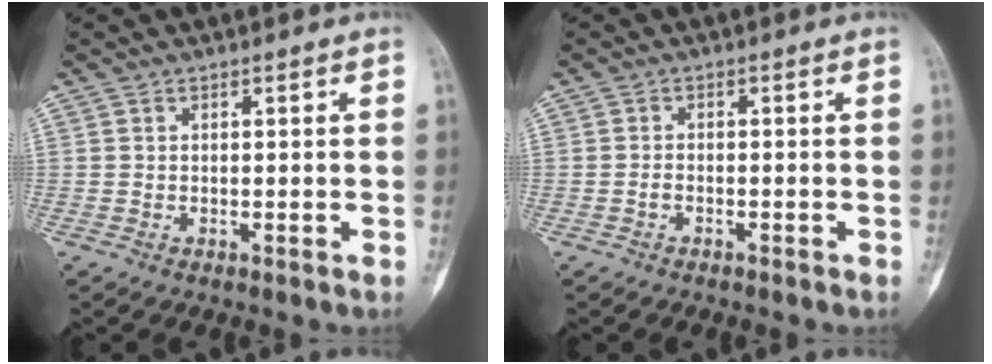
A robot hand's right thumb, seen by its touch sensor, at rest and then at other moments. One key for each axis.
{"total": 1.0, "fx": -0.6, "fy": 0.5, "fz": 0.6, "tx": -0.012, "ty": 0.007, "tz": -0.012}